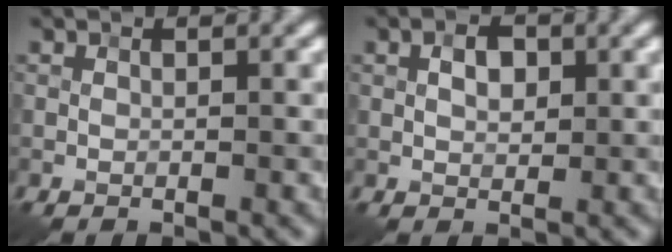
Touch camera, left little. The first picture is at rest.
{"total": 2.0, "force": [0.4, 1.3, 1.5], "torque": [-0.025, 0.003, 0.005]}